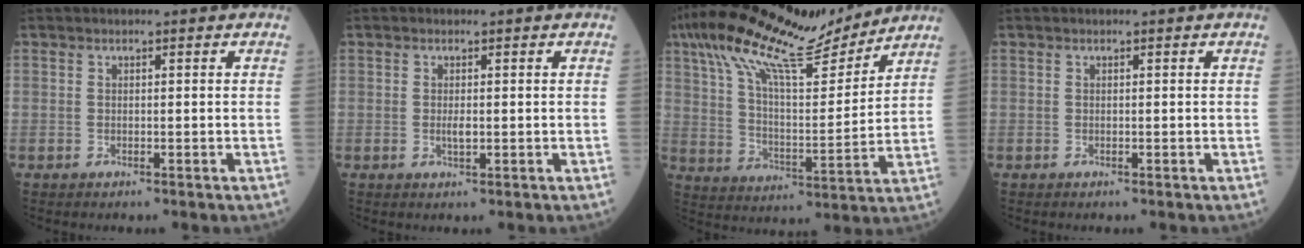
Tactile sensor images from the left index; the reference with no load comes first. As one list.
[{"total": 1.3, "force": [-0.1, 0.4, 1.2], "torque": [-0.026, -0.003, 0.000]}, {"total": 19.3, "force": [15.7, 3.4, 10.8], "torque": [-0.204, 0.025, 0.264]}, {"total": 0.0}]